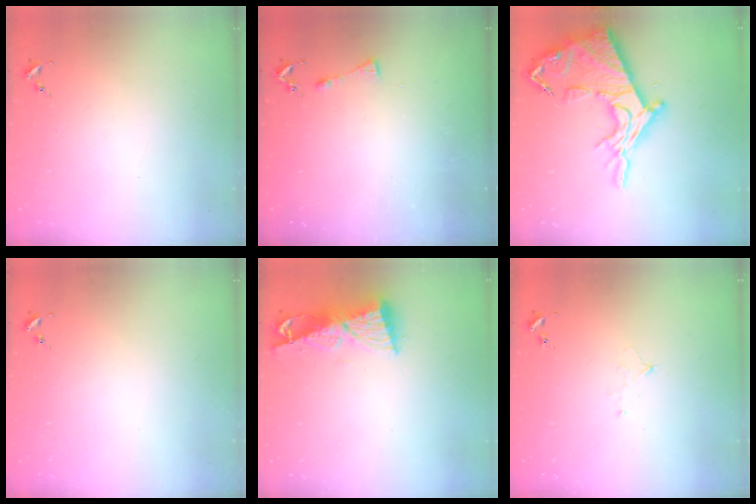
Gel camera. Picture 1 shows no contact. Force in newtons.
{"total": 3.7, "press": 3.7, "slide": 0.5}
{"total": 19.4, "press": 19.4, "slide": 1.4}
{"total": 0.0}
{"total": 9.3, "press": 9.3, "slide": 1.0}
{"total": 5.8, "press": 5.7, "slide": 0.6}